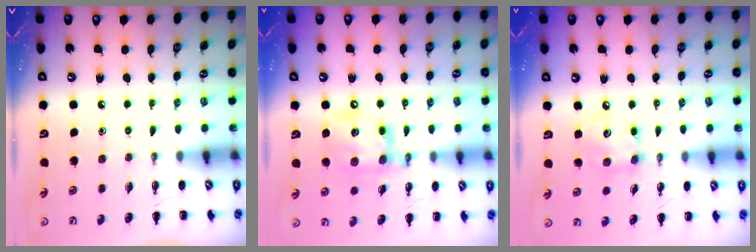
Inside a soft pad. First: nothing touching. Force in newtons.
{"total": 13.9, "press": 13.7, "slide": 2.3}
{"total": 5.4, "press": 5.4, "slide": 0.6}